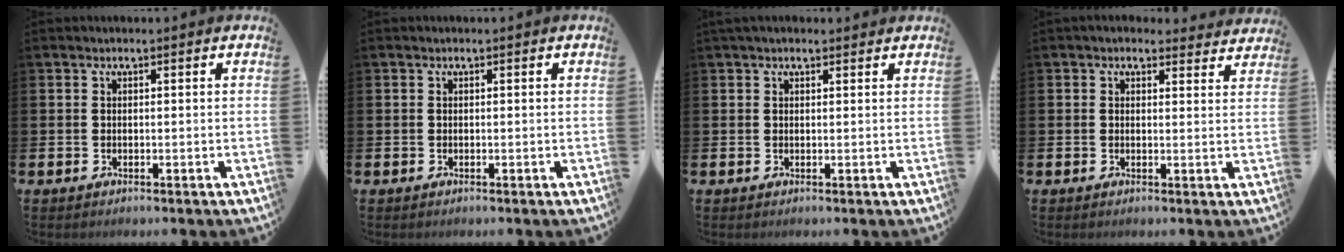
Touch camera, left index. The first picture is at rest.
{"total": 0.0}
{"total": 1.0, "force": [0.8, 0.4, 0.4], "torque": [0.000, 0.003, 0.012]}
{"total": 2.2, "force": [2.1, 0.8, 0.2], "torque": [0.006, -0.010, 0.034]}